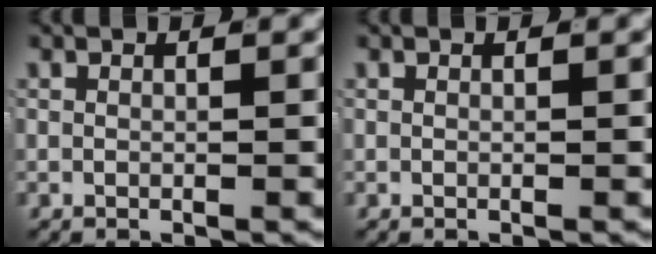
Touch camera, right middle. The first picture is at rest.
{"total": 0.0}